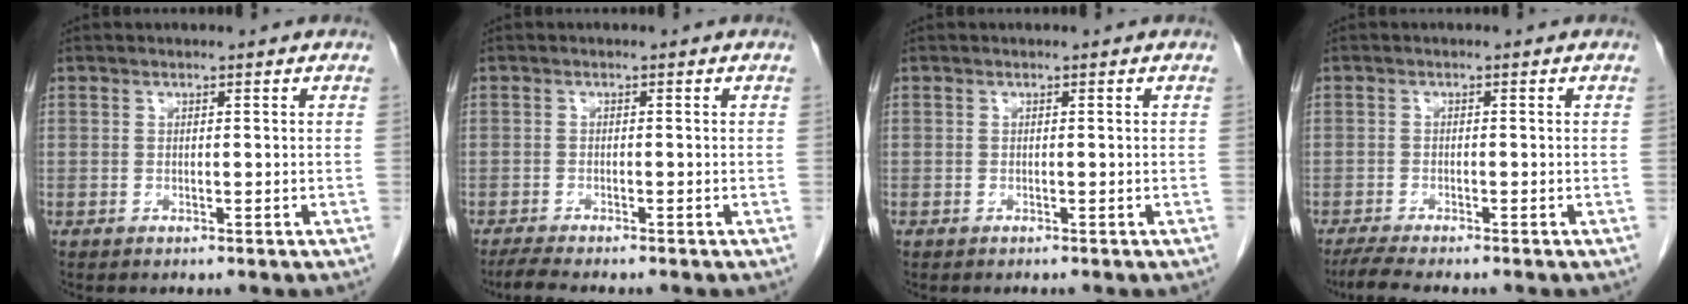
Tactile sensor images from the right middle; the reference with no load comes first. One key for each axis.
{"total": 3.1, "fx": -2.7, "fy": -0.1, "fz": 1.6, "tx": -0.034, "ty": -0.009, "tz": -0.046}
{"total": 0.0}
{"total": 3.9, "fx": -3.3, "fy": 0.0, "fz": 2.1, "tx": -0.040, "ty": -0.011, "tz": -0.057}